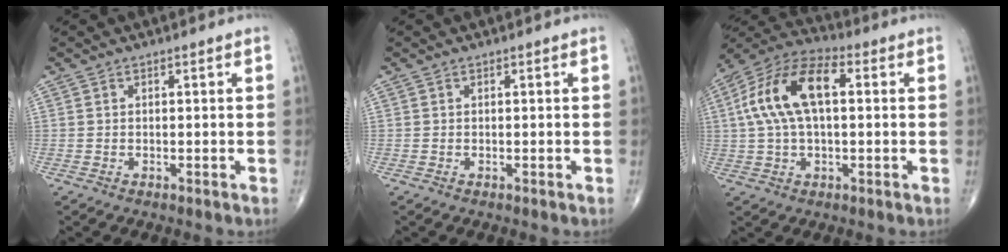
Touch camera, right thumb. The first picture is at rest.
{"total": 0.0}
{"total": 15.1, "force": [2.5, 7.7, 12.8], "torque": [-0.255, 0.037, 0.039]}